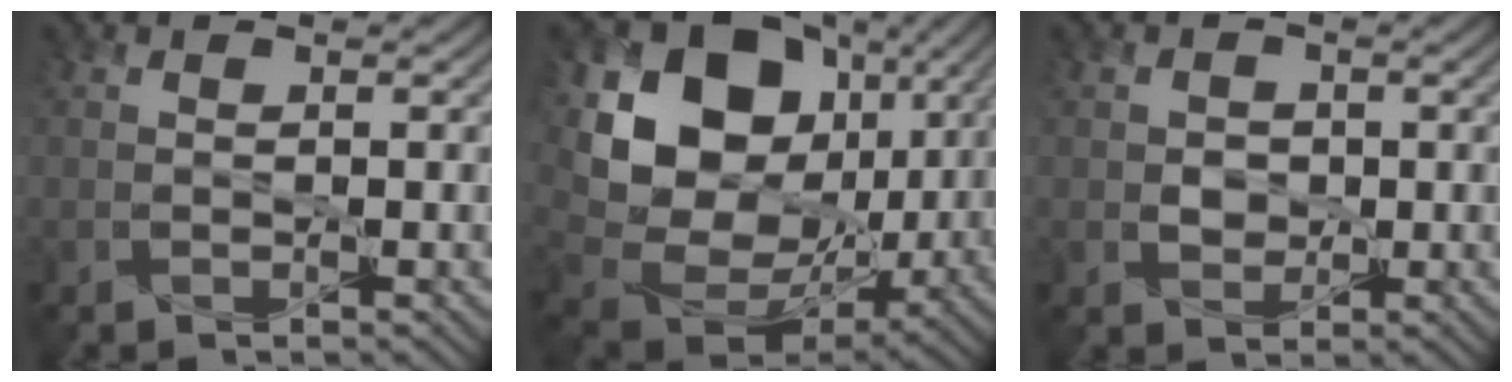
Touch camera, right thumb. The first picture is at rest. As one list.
[{"total": 17.9, "force": [4.0, 14.0, 10.5], "torque": [-0.240, -0.003, 0.087]}, {"total": 2.2, "force": [-0.1, 2.0, 1.0], "torque": [-0.020, -0.005, -0.006]}]